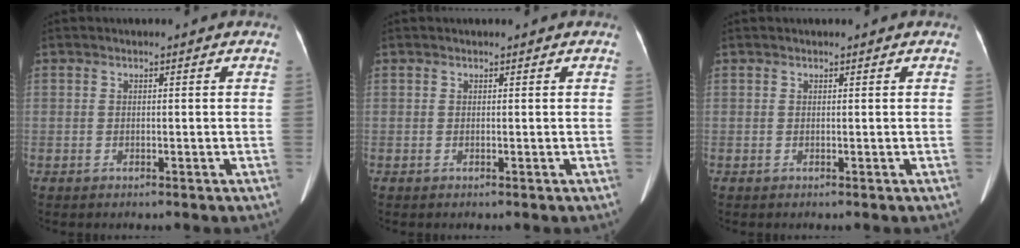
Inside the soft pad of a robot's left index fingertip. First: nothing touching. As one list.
[{"total": 1.1, "force": [1.0, 0.1, 0.5], "torque": [-0.009, 0.003, 0.012]}, {"total": 1.6, "force": [1.4, 0.2, 0.7], "torque": [-0.010, 0.010, 0.015]}]